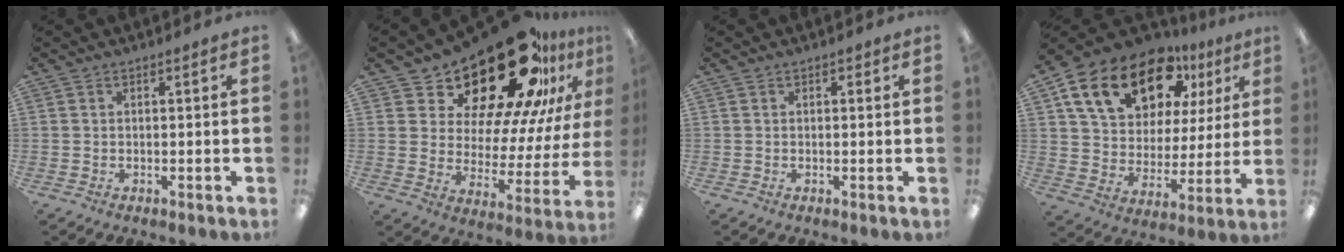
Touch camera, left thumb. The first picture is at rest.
{"total": 27.7, "force": [20.3, 11.6, 14.9], "torque": [-0.225, -0.142, 0.347]}
{"total": 0.9, "force": [0.5, 0.7, 0.3], "torque": [-0.006, 0.005, 0.009]}
{"total": 20.1, "force": [12.4, 11.3, 11.2], "torque": [-0.193, -0.055, 0.223]}